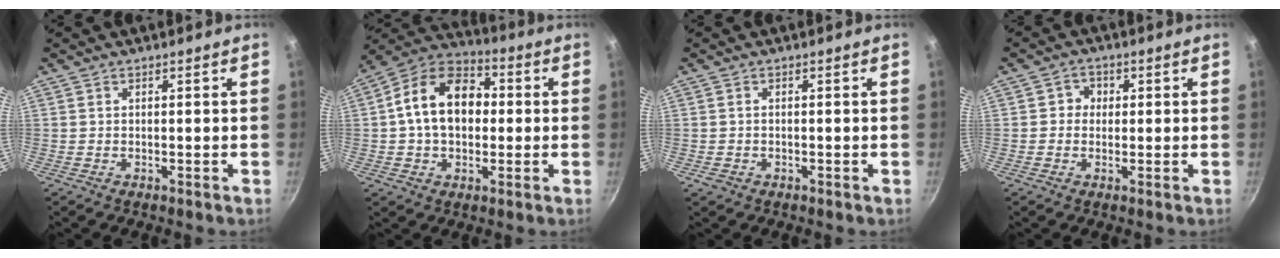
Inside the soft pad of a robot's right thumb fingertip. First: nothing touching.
{"total": 15.4, "force": [0.9, 10.9, 10.8], "torque": [-0.145, 0.032, -0.003]}
{"total": 1.2, "force": [-0.5, 0.9, 0.6], "torque": [-0.012, 0.001, -0.008]}
{"total": 3.1, "force": [0.3, 3.0, 1.0], "torque": [0.008, 0.003, -0.003]}